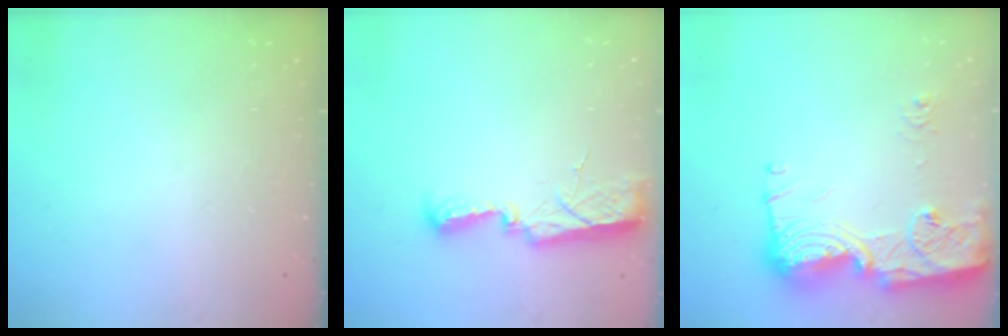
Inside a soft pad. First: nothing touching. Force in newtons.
{"total": 7.5, "press": 7.5, "slide": 0.8}
{"total": 18.9, "press": 18.8, "slide": 1.7}